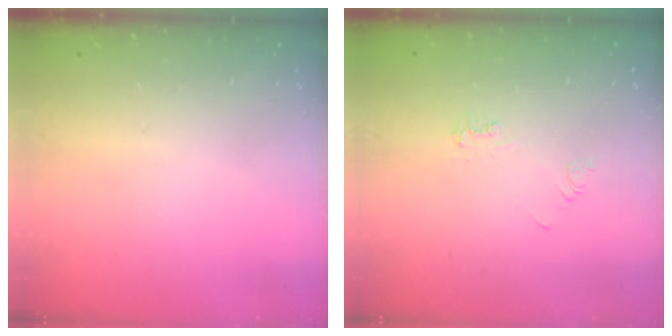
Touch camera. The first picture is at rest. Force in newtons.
{"total": 4.5, "press": 4.5, "slide": 0.7}